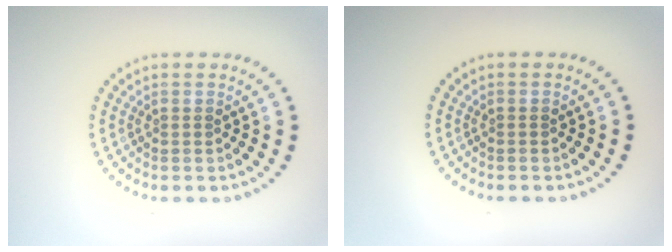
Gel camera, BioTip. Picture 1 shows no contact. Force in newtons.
{"total": 0.0}